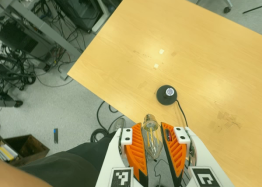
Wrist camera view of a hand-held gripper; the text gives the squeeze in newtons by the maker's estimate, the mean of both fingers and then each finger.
{"total": 10.0, "left": 9.8, "right": 10.2}